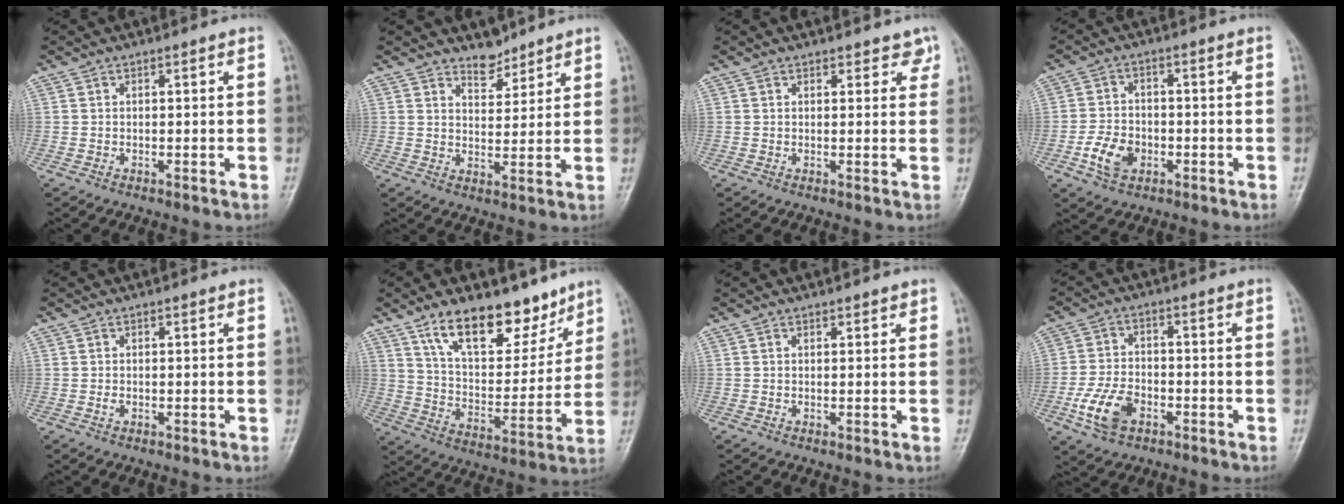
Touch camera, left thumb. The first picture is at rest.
{"total": 4.4, "force": [3.8, 2.0, 0.7], "torque": [0.012, -0.032, 0.064]}
{"total": 2.6, "force": [2.0, 1.6, 0.5], "torque": [0.025, -0.009, 0.016]}
{"total": 6.6, "force": [-2.4, 4.8, 3.9], "torque": [-0.063, 0.010, -0.045]}
{"total": 0.7, "force": [0.0, 0.5, 0.4], "torque": [-0.006, 0.000, -0.002]}
{"total": 16.9, "force": [11.8, 7.8, 9.3], "torque": [-0.098, -0.076, 0.206]}
{"total": 1.0, "force": [0.8, 0.5, 0.2], "torque": [0.006, -0.005, 0.007]}
{"total": 8.4, "force": [-3.5, 5.3, 5.4], "torque": [-0.105, 0.013, -0.067]}